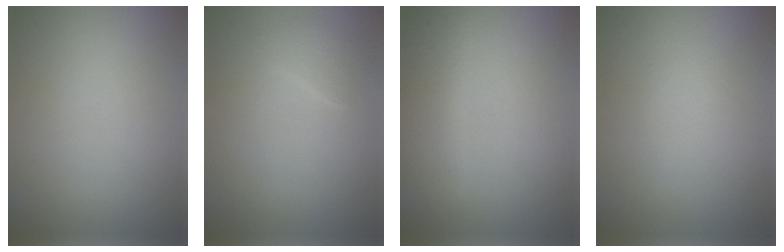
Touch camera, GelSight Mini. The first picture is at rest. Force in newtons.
{"total": 1.3, "press": 1.3, "slide": 0.1}
{"total": 4.2, "press": 4.1, "slide": 0.2}
{"total": 0.9, "press": 0.9, "slide": 0.1}